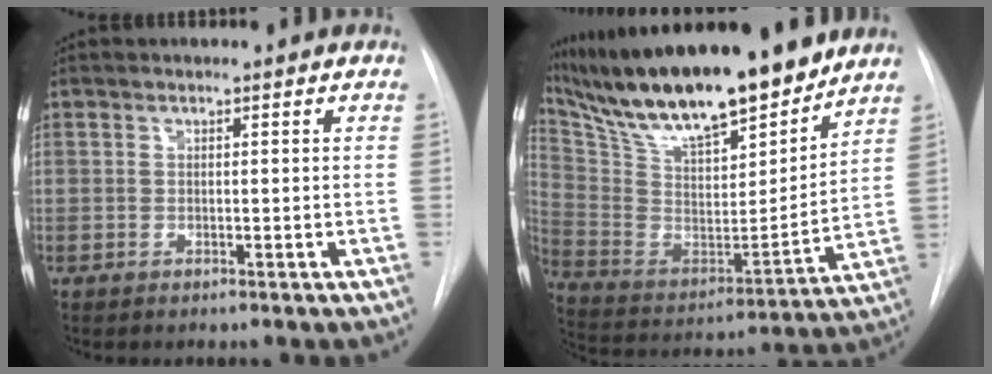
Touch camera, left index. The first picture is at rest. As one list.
[{"total": 24.5, "force": [20.2, 5.2, 13.0], "torque": [-0.240, -0.007, 0.337]}]